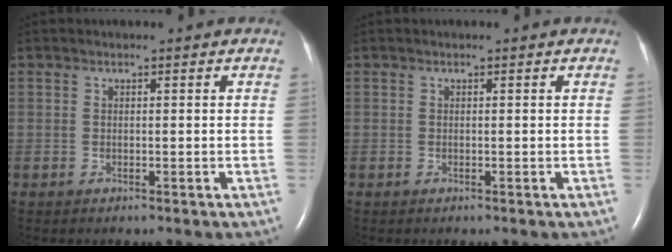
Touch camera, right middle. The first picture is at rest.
{"total": 0.0}